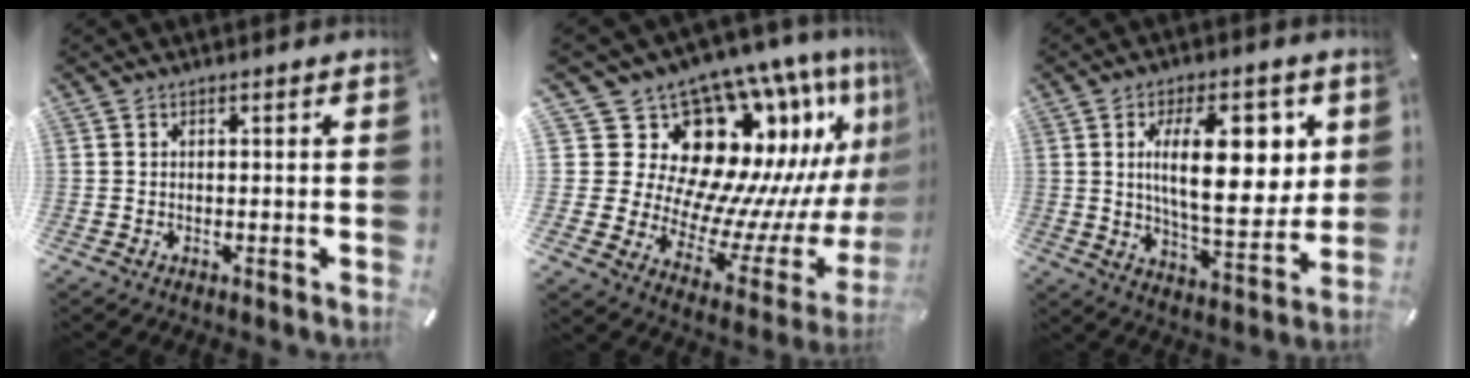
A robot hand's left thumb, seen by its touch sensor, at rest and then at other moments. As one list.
[{"total": 22.0, "force": [13.0, 12.3, 12.7], "torque": [-0.186, -0.185, 0.258]}, {"total": 18.8, "force": [4.7, 8.4, 16.1], "torque": [-0.251, -0.002, 0.071]}]